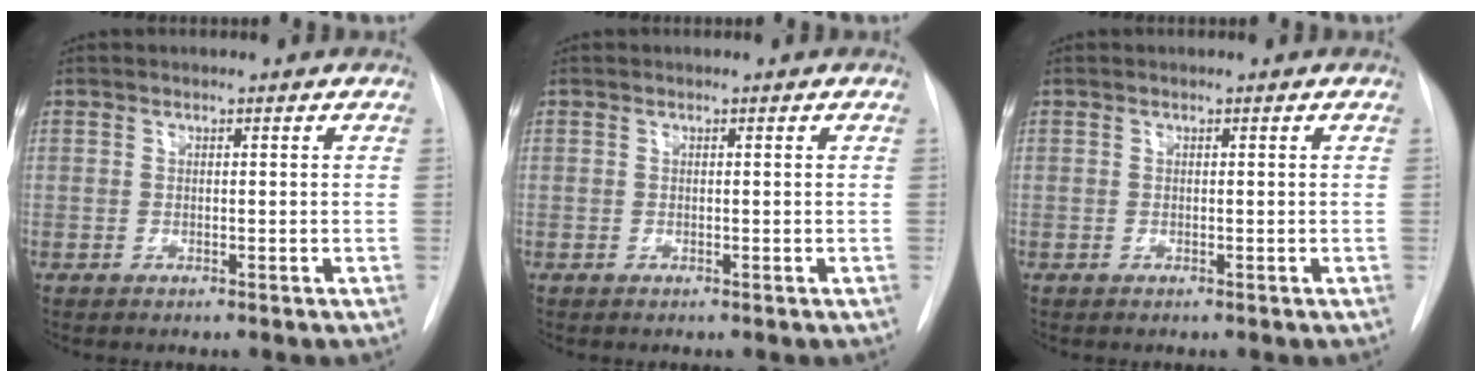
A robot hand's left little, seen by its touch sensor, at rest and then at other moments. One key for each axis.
{"total": 0.0}
{"total": 0.0}